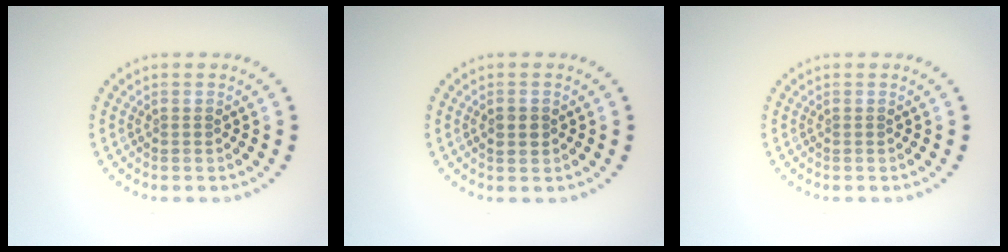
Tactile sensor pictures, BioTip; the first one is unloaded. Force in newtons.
{"total": 1.7, "press": 1.7, "slide": 0.0}
{"total": 0.0}